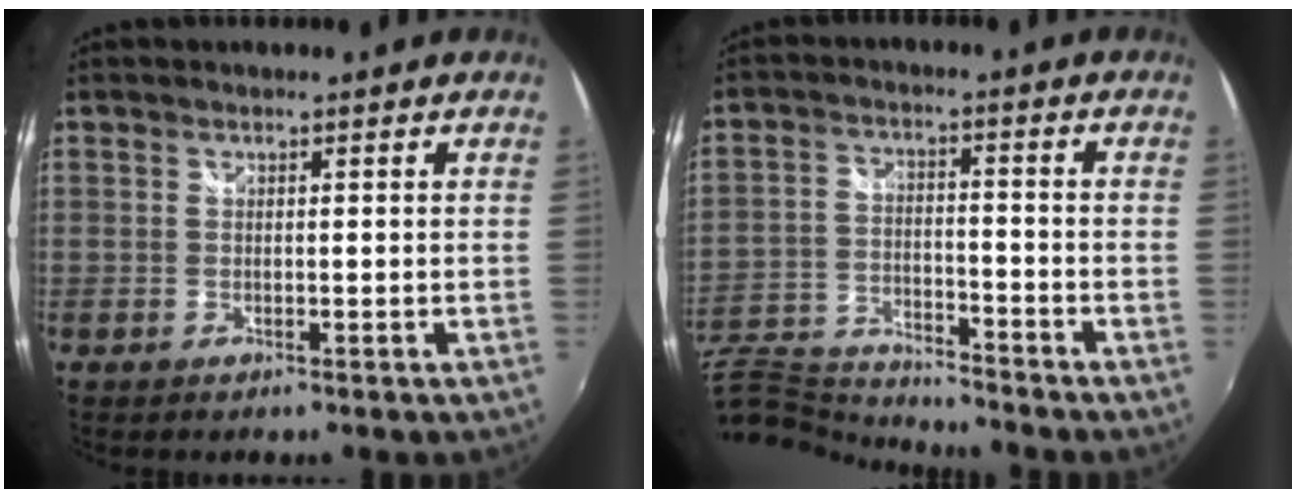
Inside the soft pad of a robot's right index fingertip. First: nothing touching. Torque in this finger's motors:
{"motor_torque": [-1.79, 0.34, -1.05, -0.21]}